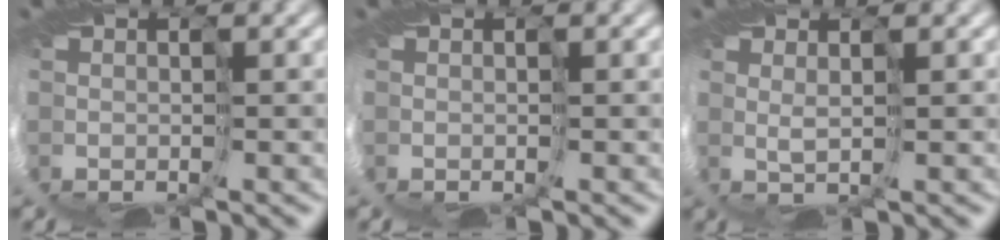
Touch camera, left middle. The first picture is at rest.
{"total": 0.0}
{"total": 1.1, "force": [0.7, -0.8, 0.0], "torque": [-0.015, 0.002, 0.013]}